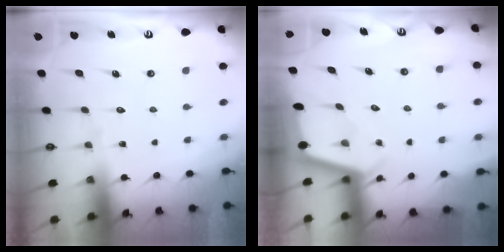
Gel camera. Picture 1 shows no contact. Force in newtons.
{"total": 2.2, "press": 2.2, "slide": 0.2}